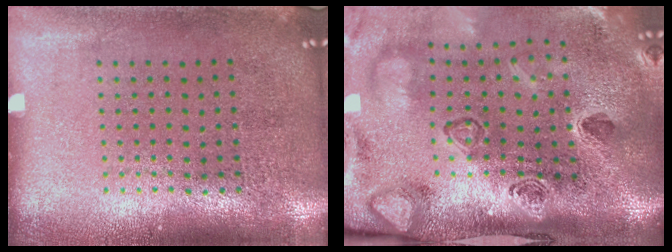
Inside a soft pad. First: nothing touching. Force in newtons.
{"total": 4.6, "press": 3.2, "slide": 3.2}